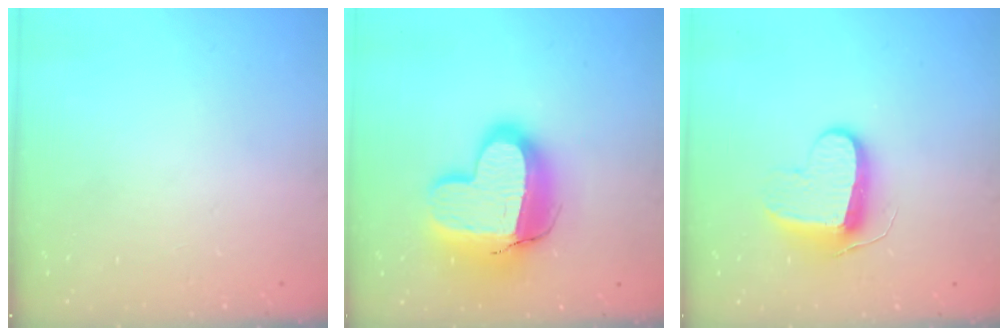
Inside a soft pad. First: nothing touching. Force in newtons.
{"total": 16.9, "press": 16.8, "slide": 1.4}
{"total": 9.5, "press": 9.5, "slide": 0.0}